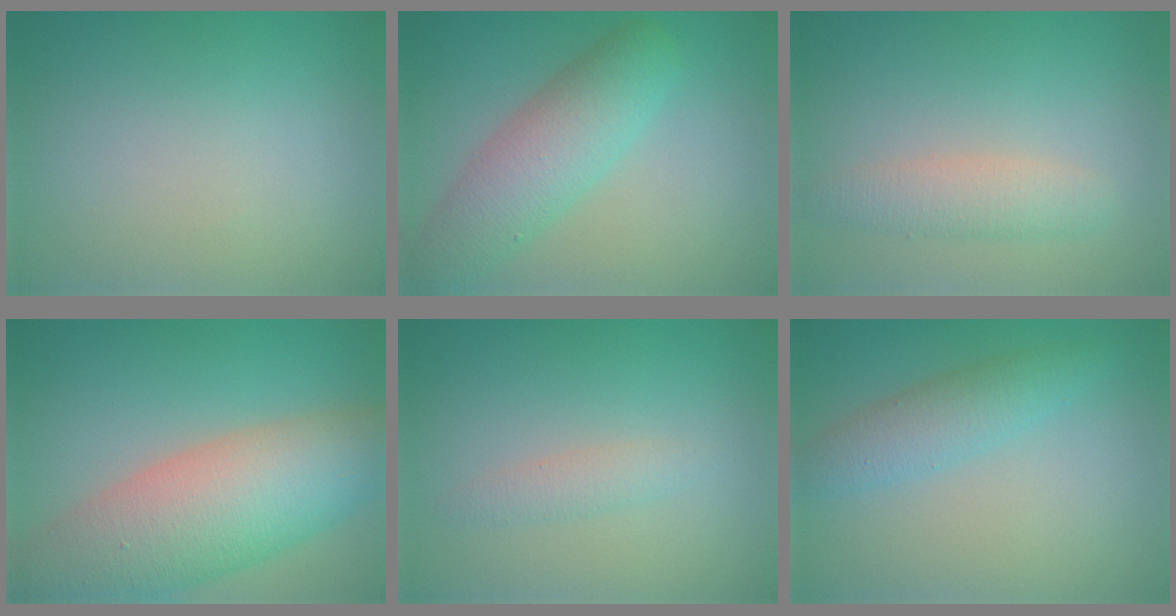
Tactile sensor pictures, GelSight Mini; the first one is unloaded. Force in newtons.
{"total": 5.7, "press": 5.7, "slide": 0.2}
{"total": 2.6, "press": 2.6, "slide": 0.1}
{"total": 10.8, "press": 10.8, "slide": 0.7}
{"total": 1.4, "press": 1.4, "slide": 0.0}
{"total": 2.9, "press": 2.9, "slide": 0.1}